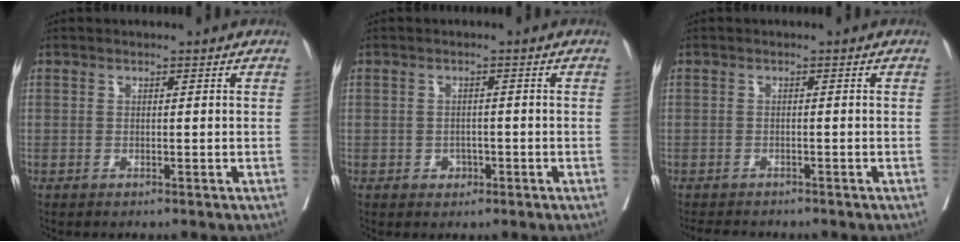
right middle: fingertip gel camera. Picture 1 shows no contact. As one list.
[{"total": 1.6, "force": [-0.7, 1.3, 0.7], "torque": [-0.008, 0.005, -0.007]}, {"total": 4.6, "force": [-4.2, 1.4, 1.4], "torque": [-0.019, -0.007, -0.062]}]